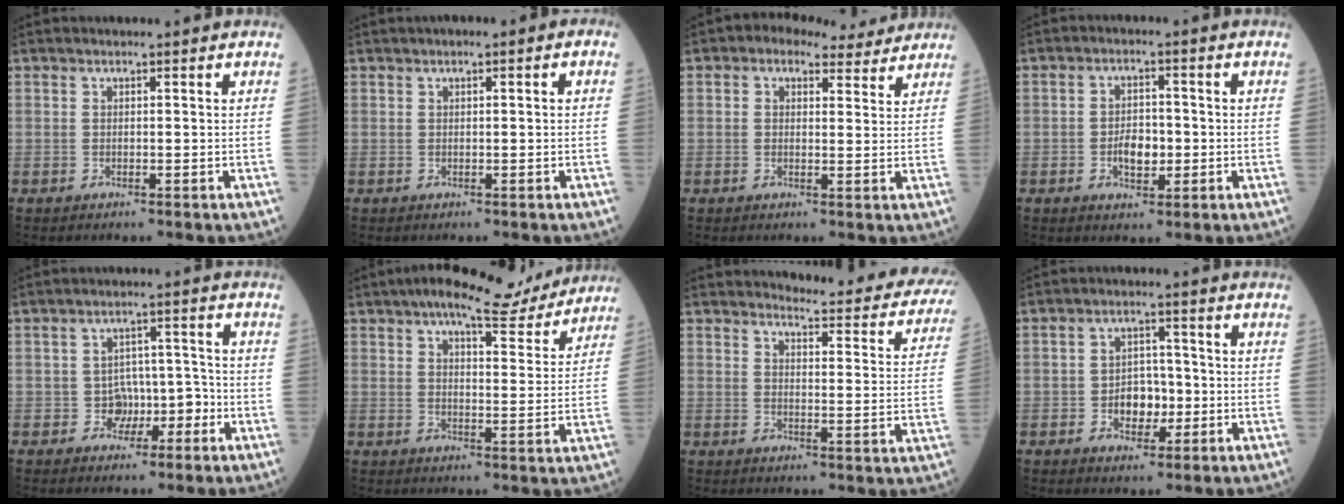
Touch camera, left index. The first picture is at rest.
{"total": 1.7, "force": [0.5, 0.5, 1.5], "torque": [-0.024, 0.010, 0.006]}
{"total": 5.9, "force": [4.7, 3.1, 2.0], "torque": [-0.027, 0.024, 0.058]}
{"total": 4.3, "force": [-0.9, 2.4, 3.5], "torque": [-0.061, 0.003, -0.014]}
{"total": 4.4, "force": [-1.8, 3.7, 1.7], "torque": [-0.013, 0.021, -0.026]}
{"total": 12.9, "force": [11.1, 2.9, 5.9], "torque": [-0.083, 0.009, 0.143]}
{"total": 16.0, "force": [15.4, 1.7, 3.7], "torque": [-0.027, -0.079, 0.156]}
{"total": 5.1, "force": [-1.1, 3.4, 3.6], "torque": [-0.058, 0.010, -0.016]}